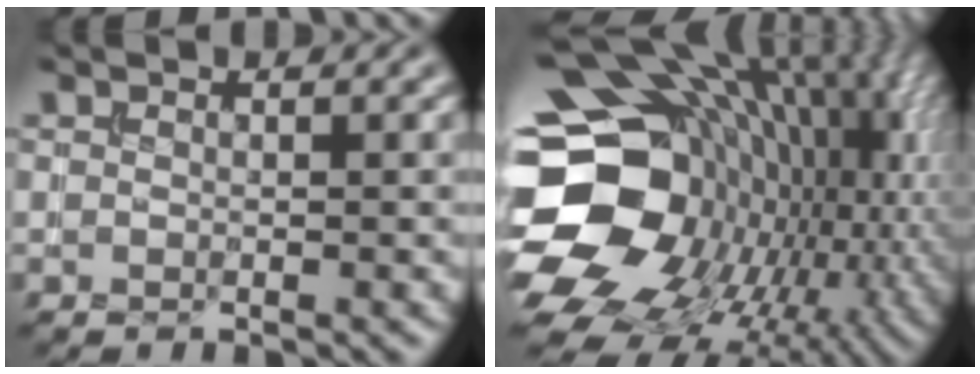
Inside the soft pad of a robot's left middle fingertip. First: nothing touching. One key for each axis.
{"total": 22.0, "fx": -1.6, "fy": 16.9, "fz": 14.0, "tx": -0.255, "ty": -0.002, "tz": -0.038}